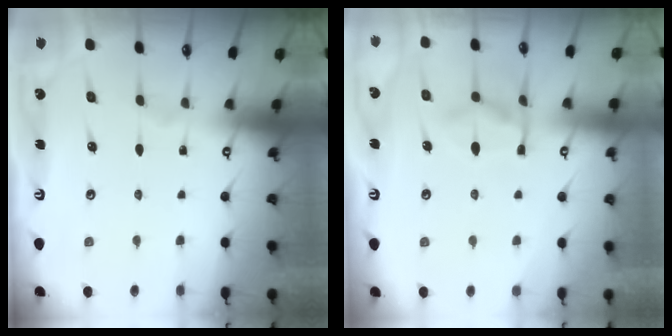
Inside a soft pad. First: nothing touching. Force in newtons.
{"total": 7.0, "press": 6.9, "slide": 1.3}